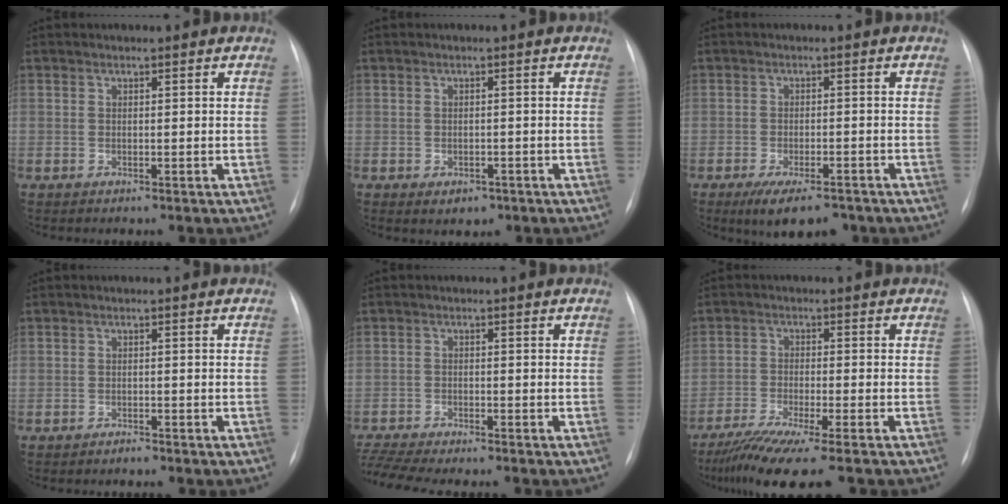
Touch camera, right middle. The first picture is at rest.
{"total": 2.7, "force": [-1.4, 1.8, 1.3], "torque": [-0.013, 0.001, -0.007]}
{"total": 7.5, "force": [-5.5, 2.5, 4.4], "torque": [-0.069, -0.010, -0.081]}
{"total": 0.9, "force": [-0.9, 0.2, 0.2], "torque": [-0.006, 0.000, -0.014]}
{"total": 9.0, "force": [-8.1, 0.5, 3.8], "torque": [-0.070, -0.009, -0.130]}
{"total": 10.3, "force": [-8.2, -0.3, 6.3], "torque": [-0.102, -0.033, -0.132]}